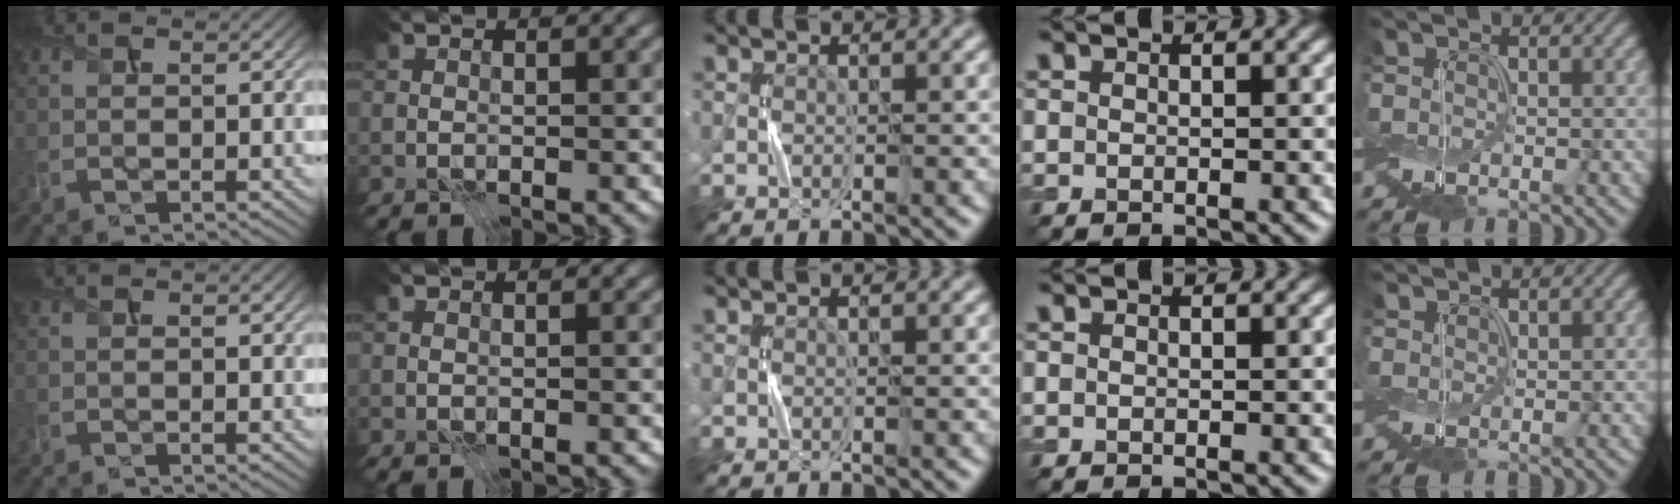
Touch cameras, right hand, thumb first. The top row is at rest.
{"thumb": {"total": 0.6, "force": [0.4, 0.2, 0.4], "torque": [-0.006, 0.001, 0.008]}, "little": {"total": 0.7, "force": [0.6, -0.2, -0.2], "torque": [0.001, 0.002, 0.013]}}